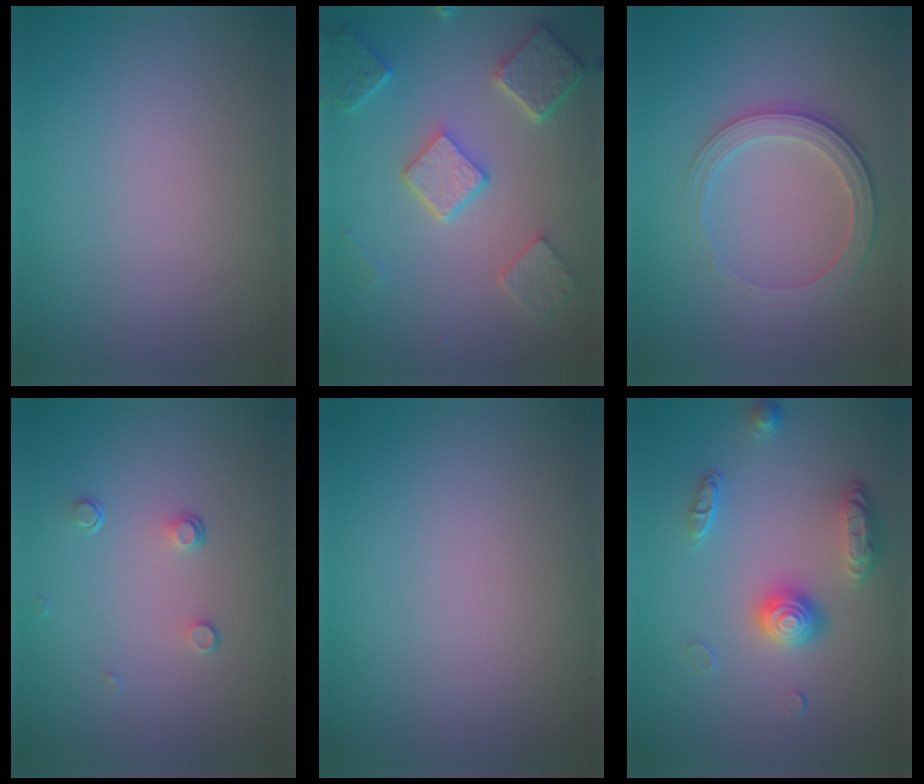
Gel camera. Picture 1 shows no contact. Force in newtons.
{"total": 5.4, "press": 4.2, "slide": 3.4}
{"total": 2.8, "press": 2.6, "slide": 0.9}
{"total": 1.0, "press": 0.7, "slide": 0.8}
{"total": 0.0}
{"total": 3.4, "press": 3.0, "slide": 1.7}